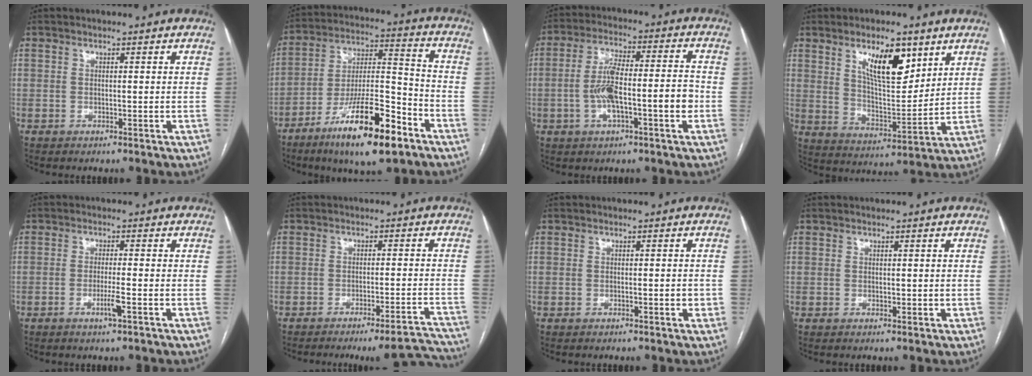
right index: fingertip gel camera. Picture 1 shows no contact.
{"total": 18.0, "force": [-10.6, 3.3, 14.2], "torque": [-0.254, -0.018, -0.181]}
{"total": 10.9, "force": [-2.5, 2.3, 10.4], "torque": [-0.190, 0.025, -0.040]}
{"total": 11.6, "force": [6.3, 3.9, 9.0], "torque": [-0.155, -0.002, 0.118]}
{"total": 2.9, "force": [-1.2, -0.2, 2.6], "torque": [-0.051, -0.005, -0.024]}
{"total": 10.6, "force": [-10.2, 0.3, 2.9], "torque": [-0.009, 0.011, -0.125]}
{"total": 1.4, "force": [-0.2, 0.5, 1.3], "torque": [-0.019, 0.000, -0.002]}
{"total": 1.0, "force": [0.2, 0.7, 0.7], "torque": [-0.008, -0.002, 0.005]}